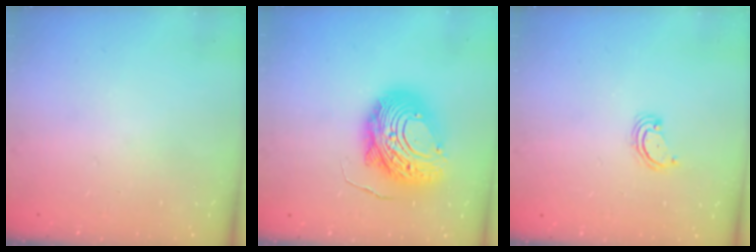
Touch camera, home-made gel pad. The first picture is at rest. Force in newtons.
{"total": 17.5, "press": 17.5, "slide": 1.5}
{"total": 2.9, "press": 2.9, "slide": 0.3}